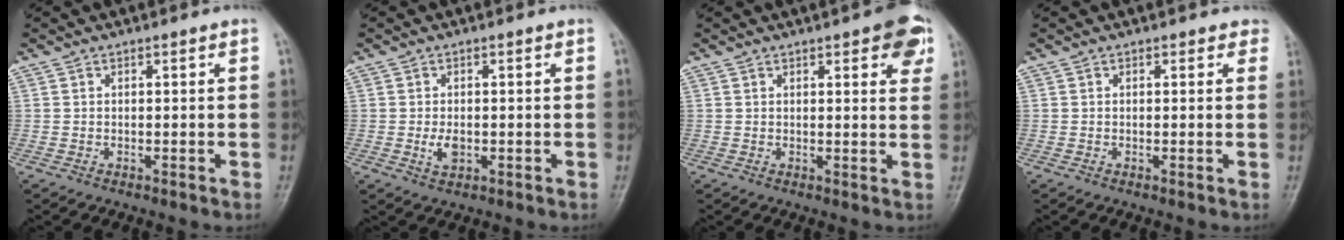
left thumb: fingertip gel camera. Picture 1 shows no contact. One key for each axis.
{"total": 2.8, "fx": -0.3, "fy": 1.6, "fz": 2.2, "tx": -0.040, "ty": -0.004, "tz": -0.003}
{"total": 7.7, "fx": 3.9, "fy": 2.5, "fz": 6.2, "tx": -0.054, "ty": -0.010, "tz": 0.041}
{"total": 1.7, "fx": 1.2, "fy": 1.0, "fz": 0.5, "tx": 0.016, "ty": -0.002, "tz": 0.003}